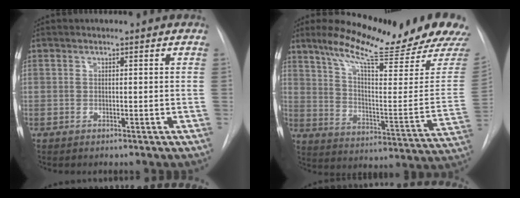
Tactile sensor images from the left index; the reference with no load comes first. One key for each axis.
{"total": 21.5, "fx": 18.4, "fy": 0.4, "fz": 11.0, "tx": -0.171, "ty": -0.070, "tz": 0.257}